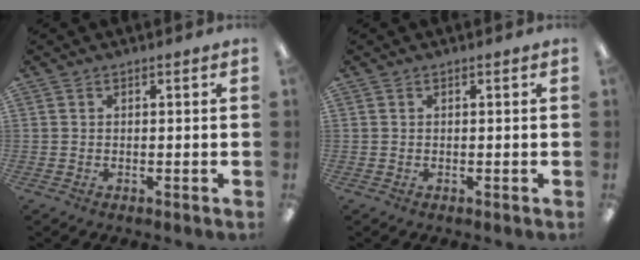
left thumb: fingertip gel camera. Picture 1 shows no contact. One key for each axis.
{"total": 0.0}